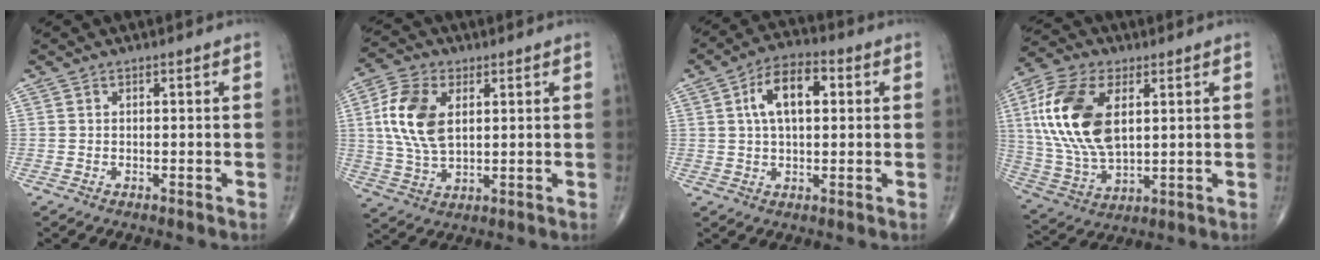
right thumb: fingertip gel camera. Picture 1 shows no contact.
{"total": 12.0, "force": [2.6, 6.9, 9.4], "torque": [-0.192, -0.002, 0.048]}
{"total": 10.2, "force": [2.4, 5.3, 8.4], "torque": [-0.137, 0.017, 0.033]}
{"total": 18.9, "force": [4.4, 10.3, 15.3], "torque": [-0.314, -0.010, 0.082]}